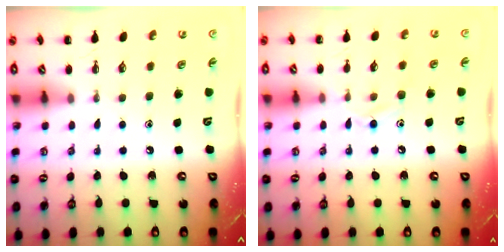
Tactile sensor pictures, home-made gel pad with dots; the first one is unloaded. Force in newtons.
{"total": 8.9, "press": 8.7, "slide": 1.9}